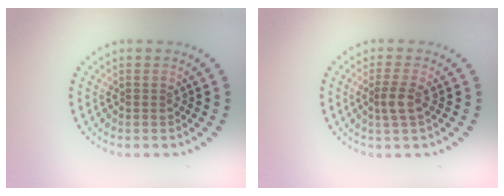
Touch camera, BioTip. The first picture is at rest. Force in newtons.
{"total": 1.8, "press": 1.6, "slide": 0.9}